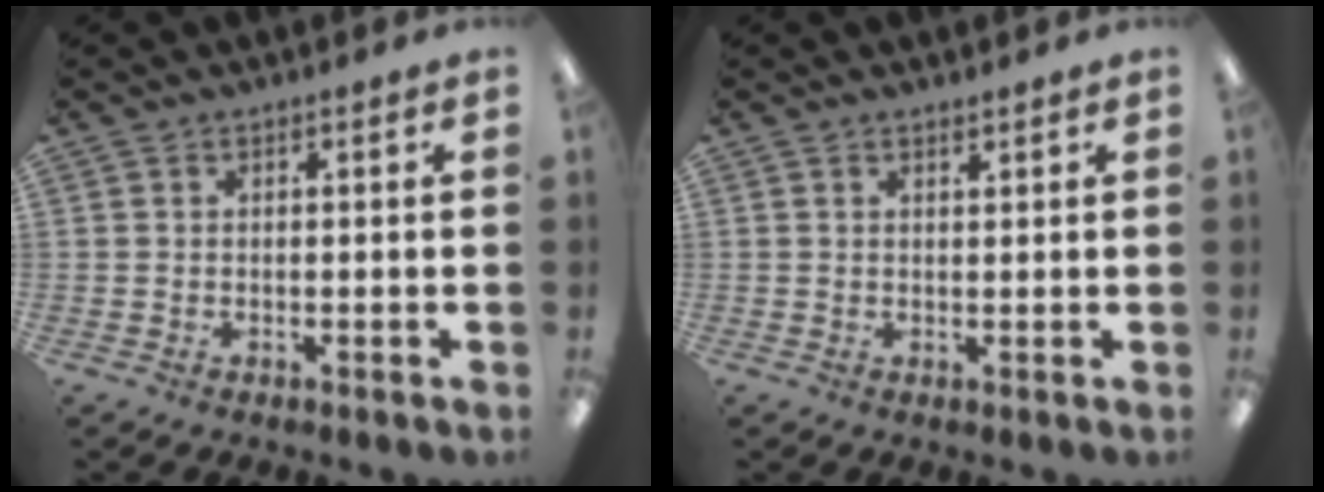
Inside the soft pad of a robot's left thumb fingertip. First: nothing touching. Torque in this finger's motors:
{"motor_torque": [-0.13, 0.02, -0.10, -0.07, -0.01]}